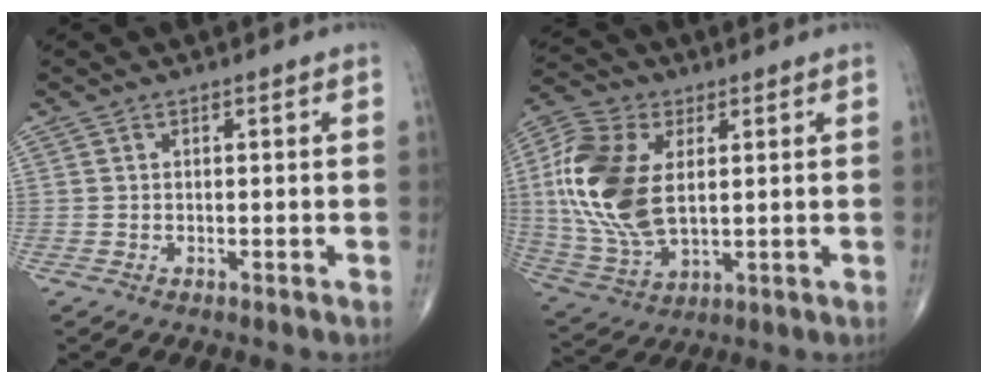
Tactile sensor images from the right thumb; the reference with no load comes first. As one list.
[{"total": 19.3, "force": [2.9, 11.2, 15.4], "torque": [-0.331, -0.010, 0.056]}]